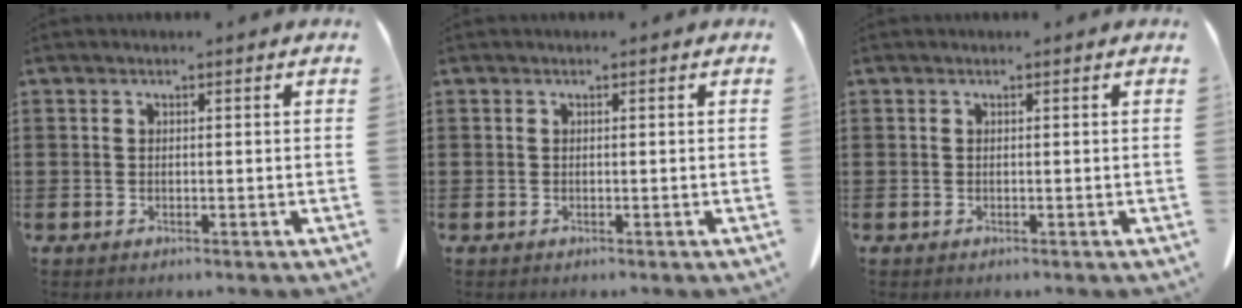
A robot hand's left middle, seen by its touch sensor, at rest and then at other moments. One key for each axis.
{"total": 0.0}
{"total": 0.0}